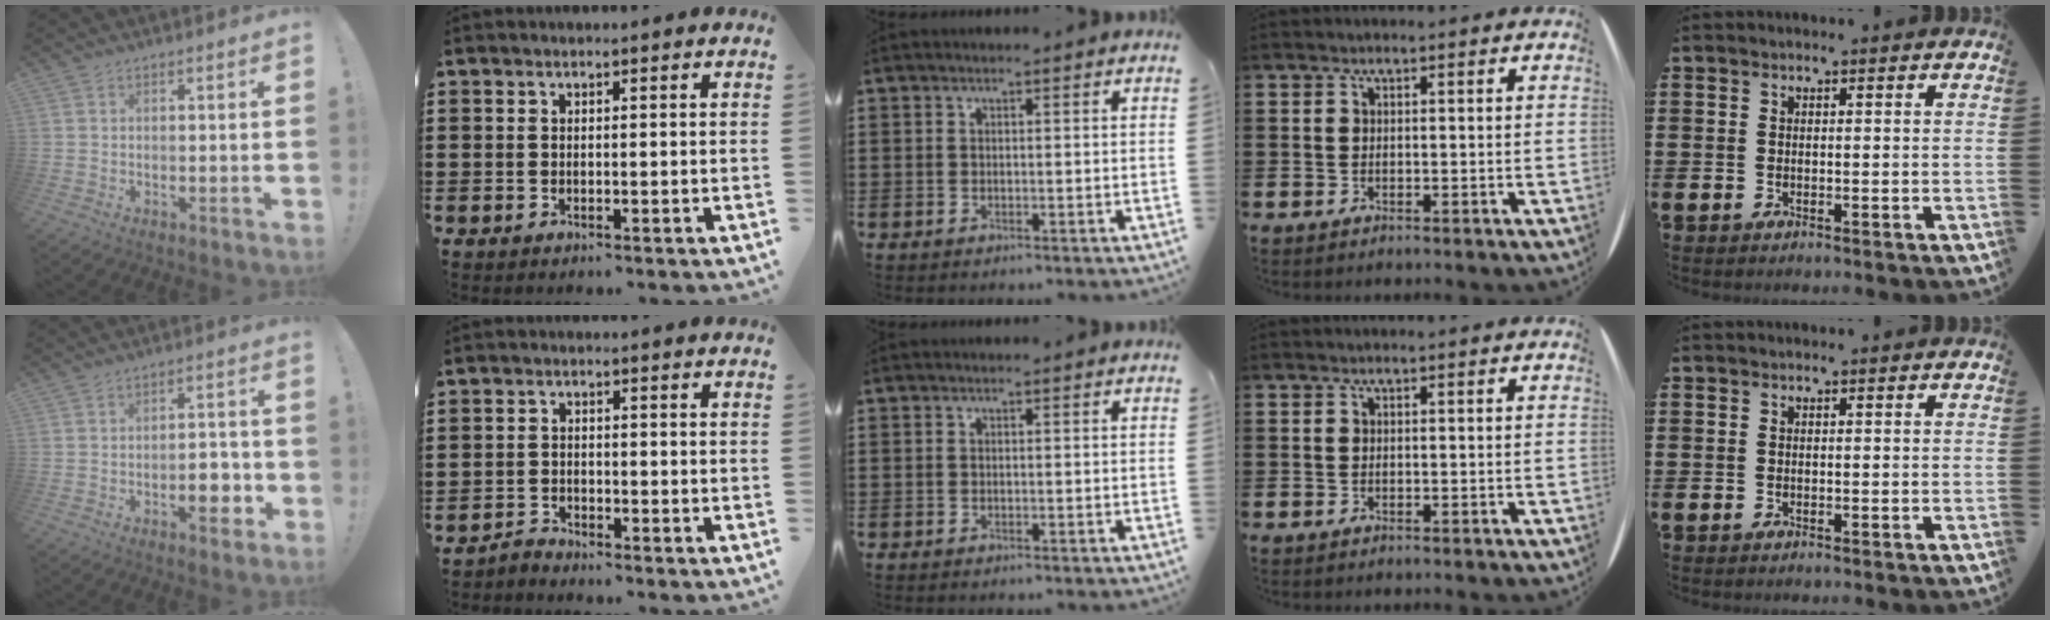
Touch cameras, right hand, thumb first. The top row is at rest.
{"thumb": {"total": 6.9, "force": [-2.7, 3.6, 5.2], "torque": [-0.059, 0.011, -0.044]}, "index": {"total": 1.7, "force": [-1.7, 0.3, -0.1], "torque": [-0.004, 0.007, -0.036]}}